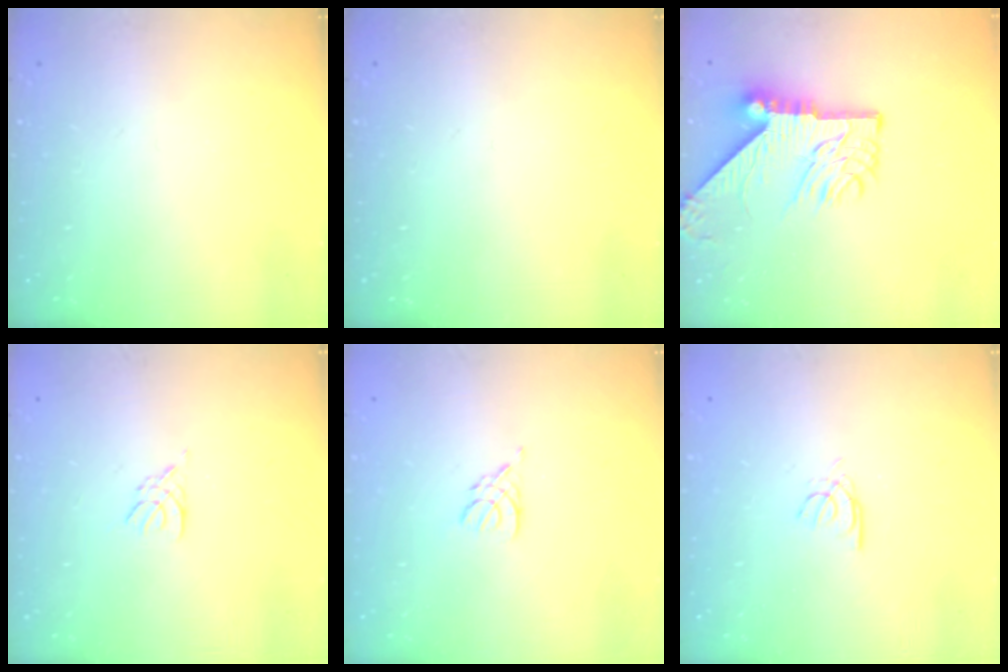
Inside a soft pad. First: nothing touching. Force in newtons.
{"total": 0.0}
{"total": 13.8, "press": 13.8, "slide": 1.2}
{"total": 2.4, "press": 2.3, "slide": 0.5}
{"total": 2.9, "press": 2.8, "slide": 0.6}
{"total": 2.6, "press": 2.6, "slide": 0.4}